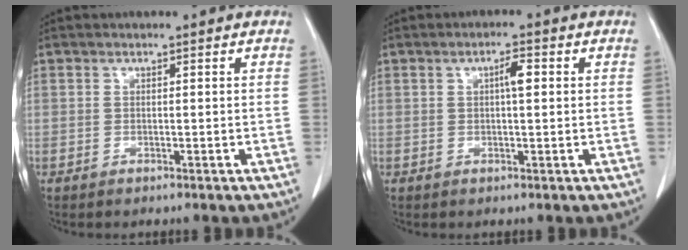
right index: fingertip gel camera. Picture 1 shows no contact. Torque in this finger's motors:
{"motor_torque": [0.12, 0.07, 0.10, 0.02]}